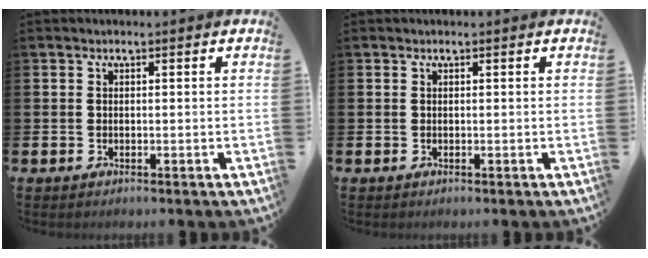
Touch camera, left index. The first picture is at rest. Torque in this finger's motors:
{"motor_torque": [0.05, 0.01, -0.01, 0.00]}